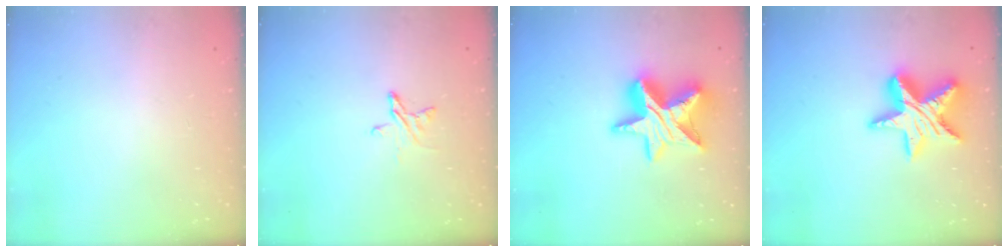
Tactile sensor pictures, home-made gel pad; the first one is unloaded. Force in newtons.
{"total": 4.4, "press": 4.4, "slide": 0.4}
{"total": 17.8, "press": 17.8, "slide": 1.1}
{"total": 16.5, "press": 16.4, "slide": 1.2}